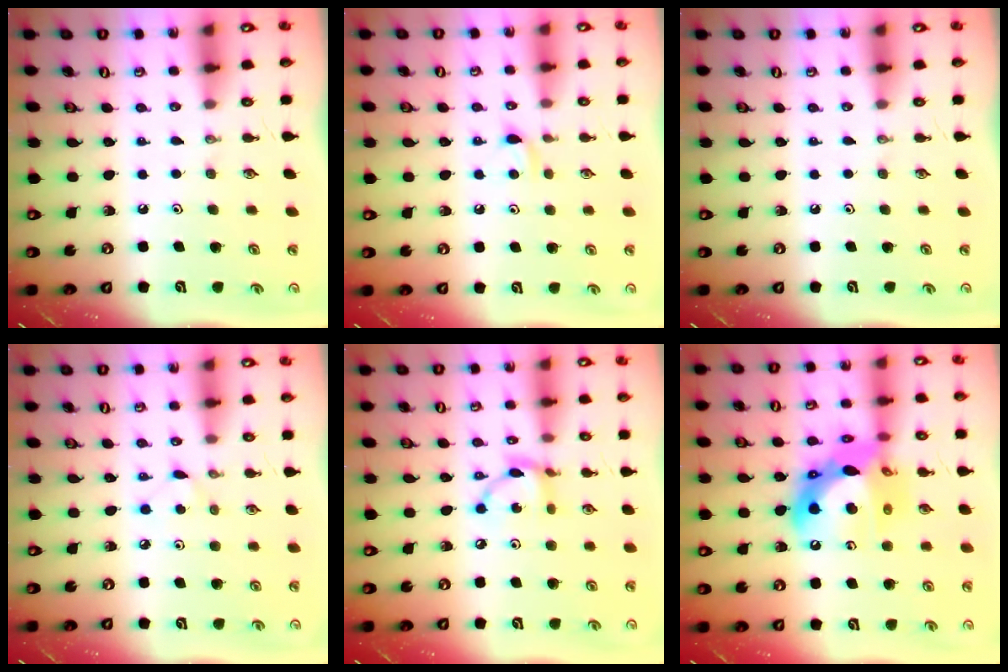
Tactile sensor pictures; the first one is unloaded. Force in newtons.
{"total": 4.9, "press": 4.8, "slide": 0.8}
{"total": 0.0}
{"total": 3.8, "press": 3.7, "slide": 0.5}
{"total": 8.2, "press": 8.2, "slide": 0.3}
{"total": 18.1, "press": 18.0, "slide": 2.1}